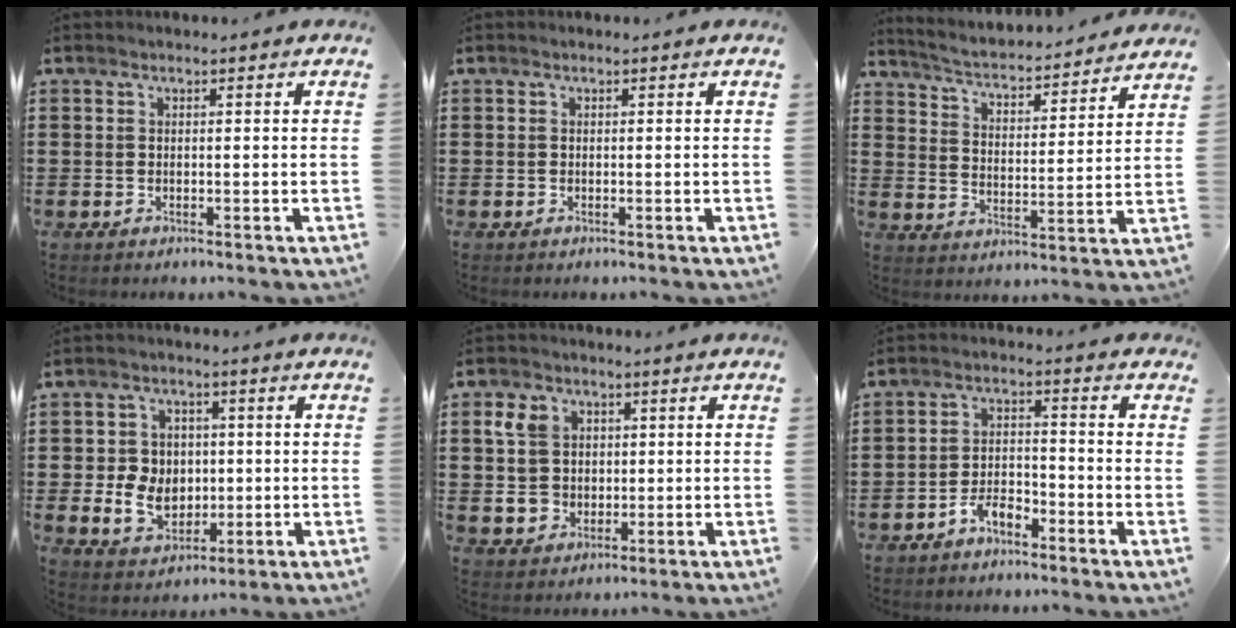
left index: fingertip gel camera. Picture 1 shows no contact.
{"total": 0.0}
{"total": 3.1, "force": [3.0, 0.0, 0.8], "torque": [-0.033, -0.032, 0.042]}
{"total": 6.8, "force": [-0.1, 6.0, 3.2], "torque": [-0.076, 0.013, -0.002]}
{"total": 6.9, "force": [1.1, 6.3, 2.7], "torque": [-0.075, 0.017, 0.018]}
{"total": 3.7, "force": [-3.0, 1.5, 1.7], "torque": [-0.038, 0.008, -0.061]}